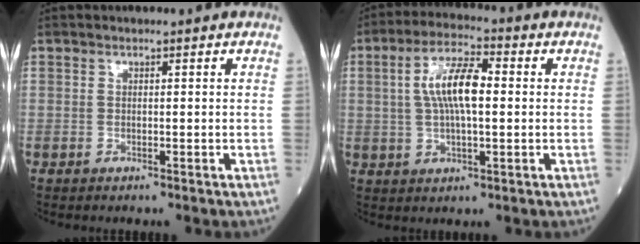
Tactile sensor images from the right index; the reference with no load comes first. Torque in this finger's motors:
{"motor_torque": [1.09, 0.48, 0.50, 0.14]}